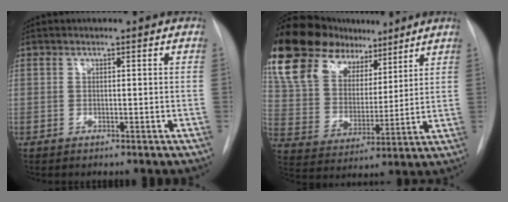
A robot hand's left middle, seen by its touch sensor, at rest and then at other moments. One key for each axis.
{"total": 19.8, "fx": 14.1, "fy": 10.4, "fz": 9.3, "tx": -0.187, "ty": 0.053, "tz": 0.256}